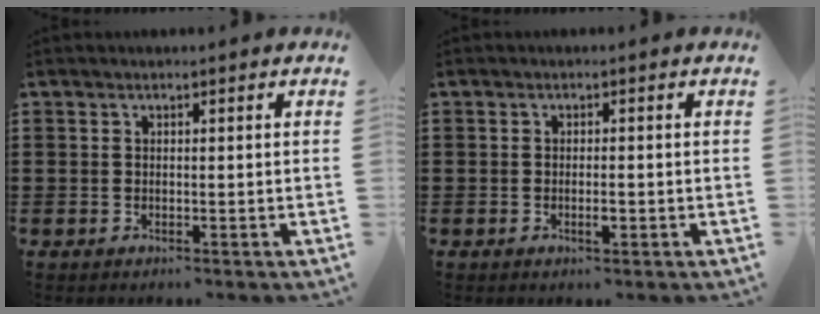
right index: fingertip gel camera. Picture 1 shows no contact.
{"total": 1.9, "force": [-0.6, 0.5, 1.7], "torque": [-0.030, -0.001, -0.011]}